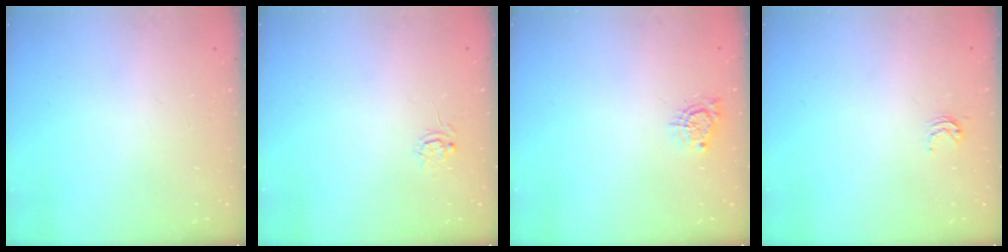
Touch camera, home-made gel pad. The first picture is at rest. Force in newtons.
{"total": 3.6, "press": 3.6, "slide": 0.3}
{"total": 4.6, "press": 4.6, "slide": 0.1}
{"total": 3.3, "press": 3.3, "slide": 0.3}